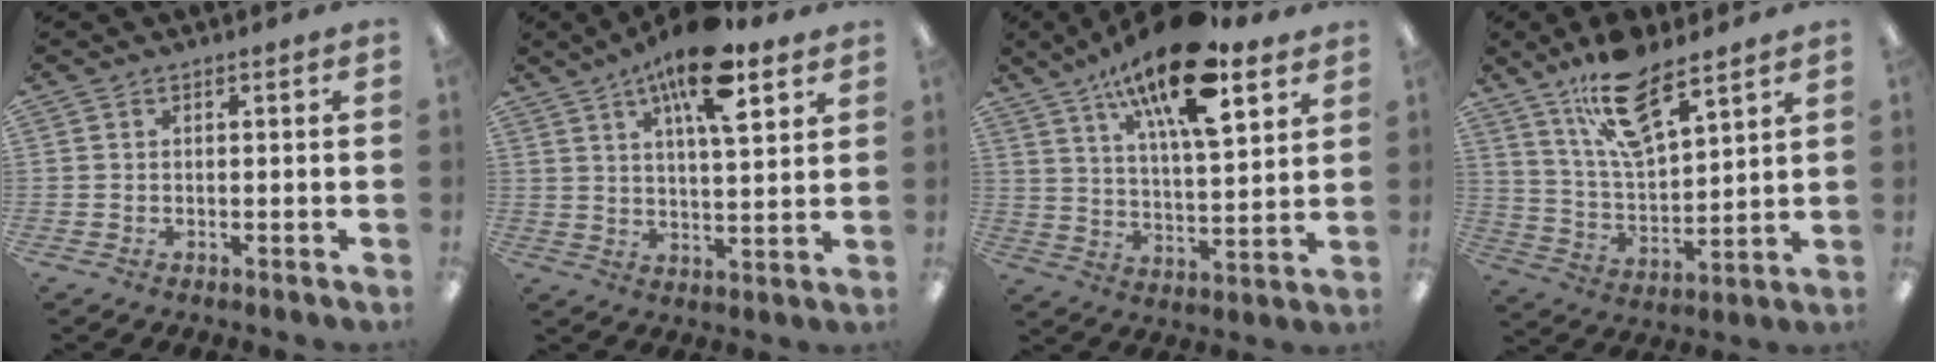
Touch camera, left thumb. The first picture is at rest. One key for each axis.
{"total": 15.4, "fx": 9.1, "fy": 5.5, "fz": 11.1, "tx": -0.166, "ty": -0.039, "tz": 0.147}
{"total": 20.5, "fx": 13.0, "fy": 6.9, "fz": 14.2, "tx": -0.233, "ty": -0.067, "tz": 0.212}
{"total": 16.4, "fx": 11.4, "fy": 6.1, "fz": 10.1, "tx": -0.183, "ty": -0.048, "tz": 0.198}